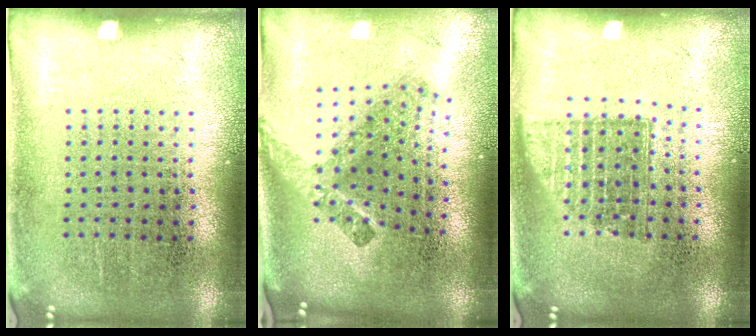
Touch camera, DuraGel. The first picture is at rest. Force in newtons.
{"total": 2.5, "press": 1.6, "slide": 2.0}
{"total": 1.4, "press": 1.1, "slide": 0.8}